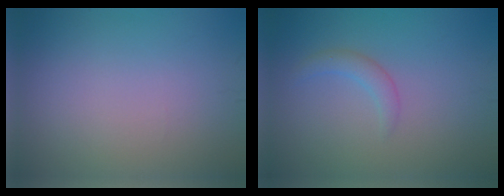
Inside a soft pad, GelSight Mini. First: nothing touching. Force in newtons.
{"total": 1.6, "press": 1.6, "slide": 0.0}